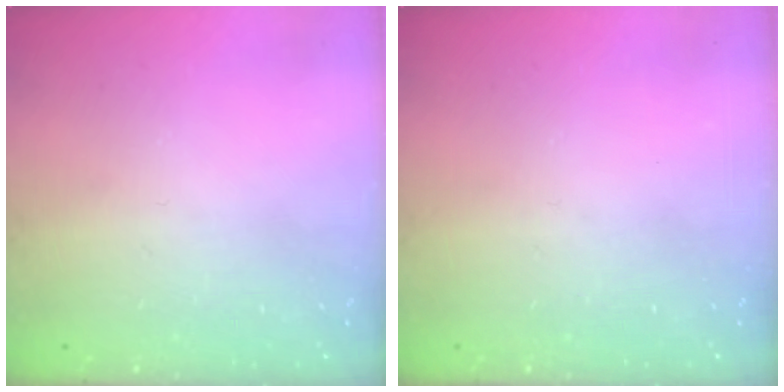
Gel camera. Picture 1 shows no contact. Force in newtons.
{"total": 0.0}